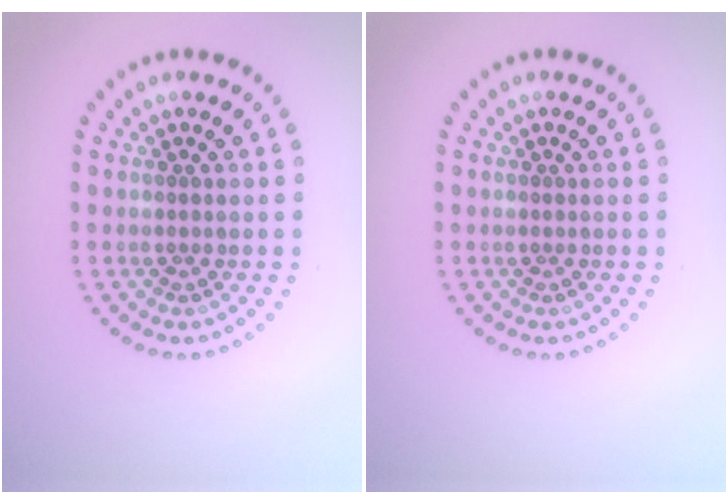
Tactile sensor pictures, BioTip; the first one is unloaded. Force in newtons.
{"total": 0.0}